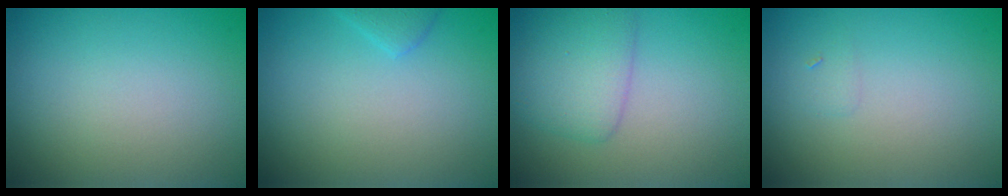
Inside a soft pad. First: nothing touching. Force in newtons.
{"total": 1.2, "press": 1.2, "slide": 0.2}
{"total": 3.2, "press": 3.1, "slide": 0.1}
{"total": 0.5, "press": 0.5, "slide": 0.1}